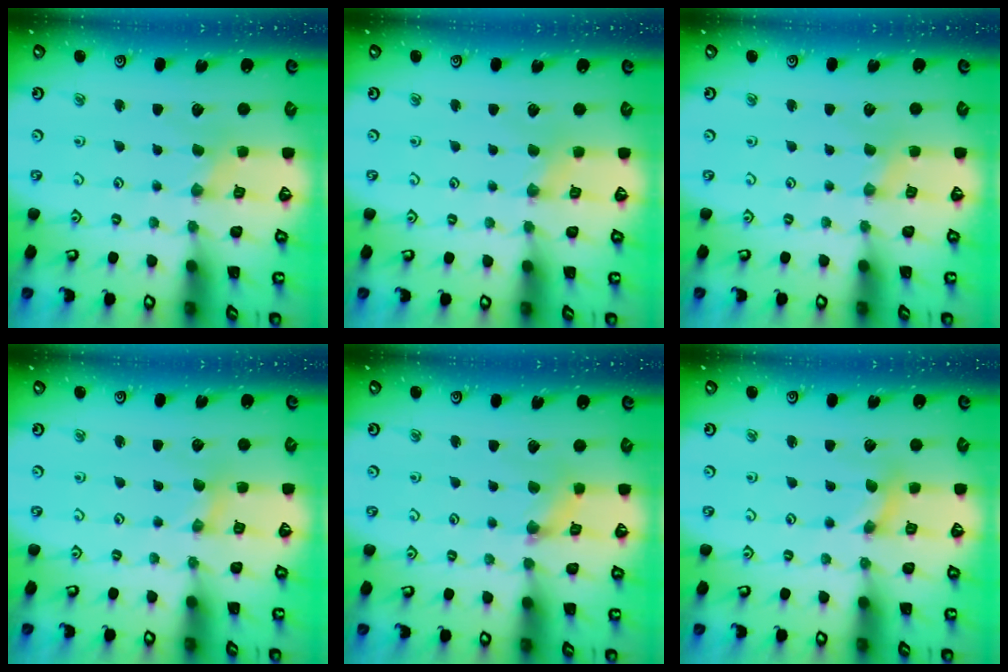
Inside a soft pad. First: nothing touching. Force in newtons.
{"total": 2.0, "press": 2.0, "slide": 0.4}
{"total": 0.5, "press": 0.5, "slide": 0.2}
{"total": 0.7, "press": 0.7, "slide": 0.2}
{"total": 2.0, "press": 2.0, "slide": 0.3}
{"total": 0.8, "press": 0.8, "slide": 0.1}